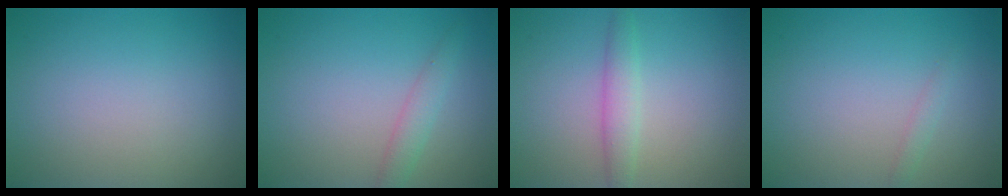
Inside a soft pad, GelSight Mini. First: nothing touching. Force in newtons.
{"total": 1.7, "press": 1.7, "slide": 0.1}
{"total": 2.2, "press": 2.2, "slide": 0.1}
{"total": 0.7, "press": 0.7, "slide": 0.1}